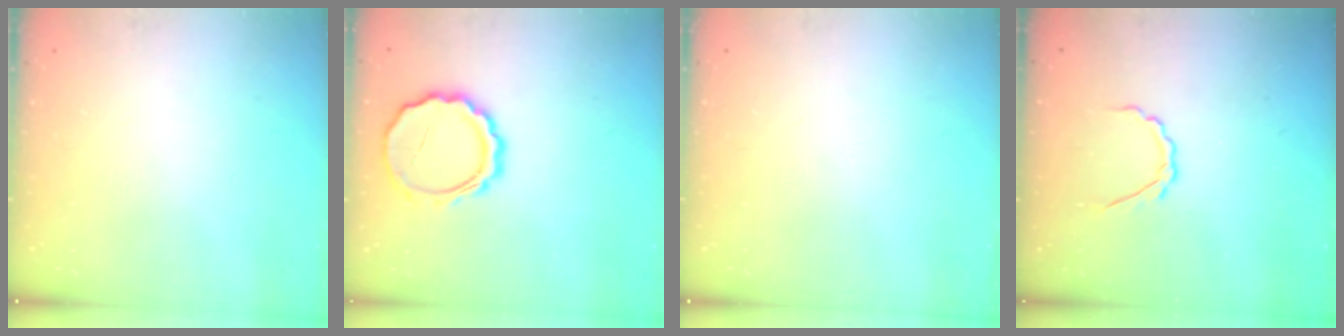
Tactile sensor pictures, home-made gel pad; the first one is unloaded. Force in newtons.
{"total": 8.5, "press": 8.4, "slide": 0.5}
{"total": 0.0}
{"total": 2.8, "press": 2.6, "slide": 0.8}